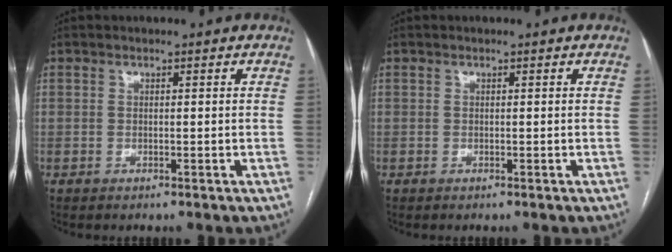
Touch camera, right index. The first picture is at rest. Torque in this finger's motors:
{"motor_torque": [0.00, 0.00, 0.00, 0.00]}